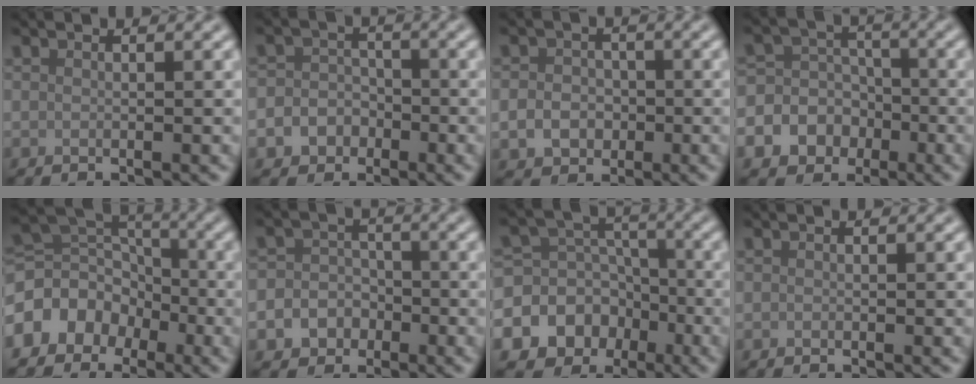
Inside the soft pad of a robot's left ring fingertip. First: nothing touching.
{"total": 4.0, "force": [-1.8, 3.4, 1.0], "torque": [0.020, 0.000, -0.042]}
{"total": 3.0, "force": [-0.8, 2.5, 1.4], "torque": [-0.018, -0.004, -0.017]}
{"total": 8.9, "force": [-3.4, 7.9, 2.2], "torque": [-0.041, -0.003, -0.079]}
{"total": 6.1, "force": [-3.4, 4.5, 2.2], "torque": [-0.037, 0.006, -0.082]}
{"total": 4.9, "force": [-2.3, 4.2, 1.0], "torque": [0.017, -0.002, -0.055]}
{"total": 15.1, "force": [-6.3, 13.1, 4.1], "torque": [-0.101, -0.028, -0.103]}
{"total": 0.0}